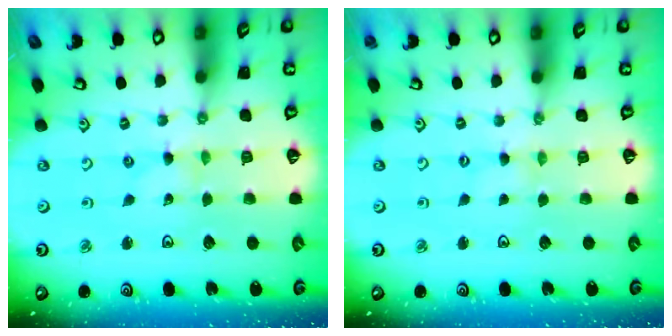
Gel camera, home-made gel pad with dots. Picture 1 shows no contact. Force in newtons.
{"total": 0.0}